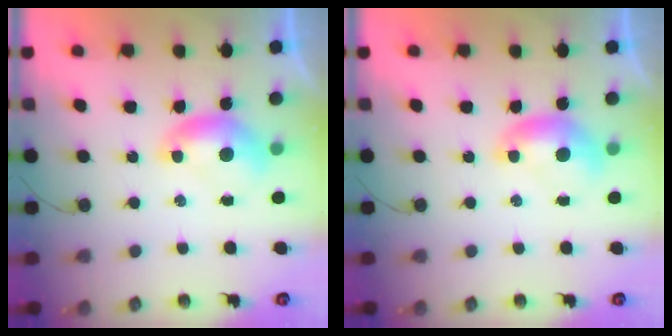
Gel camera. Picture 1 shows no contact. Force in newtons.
{"total": 0.0}